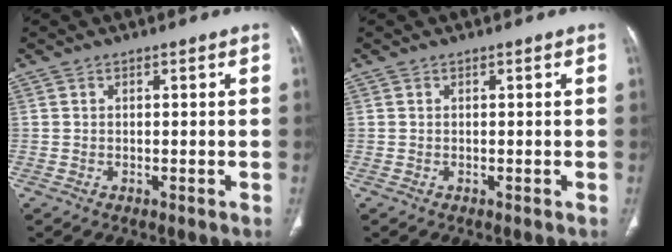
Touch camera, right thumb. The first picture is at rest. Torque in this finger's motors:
{"motor_torque": [0.00, 0.00, -0.13, 0.25, 0.01]}